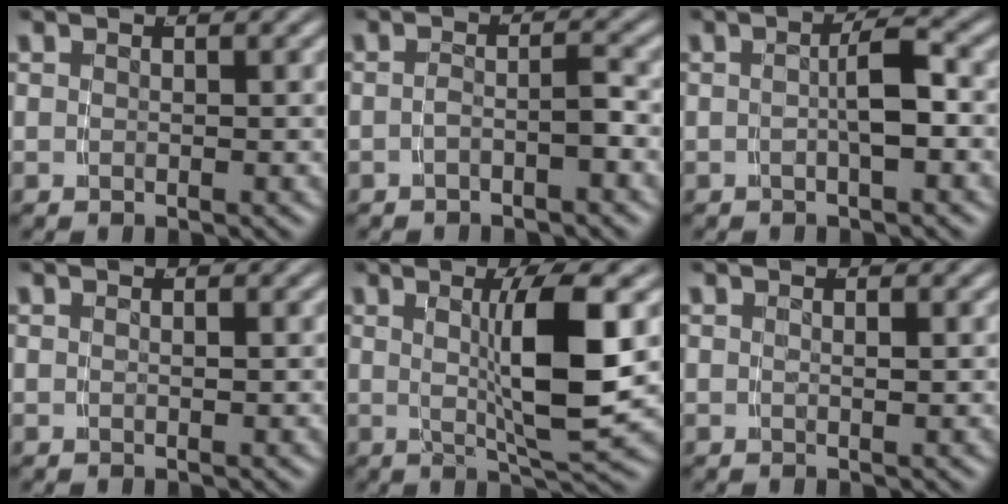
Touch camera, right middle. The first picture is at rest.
{"total": 1.8, "force": [-1.3, -0.2, 1.2], "torque": [-0.019, -0.001, -0.022]}
{"total": 2.6, "force": [-0.6, -0.1, 2.5], "torque": [-0.033, 0.003, -0.008]}
{"total": 0.6, "force": [0.0, -0.6, 0.1], "torque": [-0.003, -0.002, 0.005]}
{"total": 6.5, "force": [1.1, 0.5, 6.4], "torque": [-0.109, -0.009, 0.023]}
{"total": 0.7, "force": [0.1, -0.6, 0.3], "torque": [-0.006, -0.003, 0.008]}